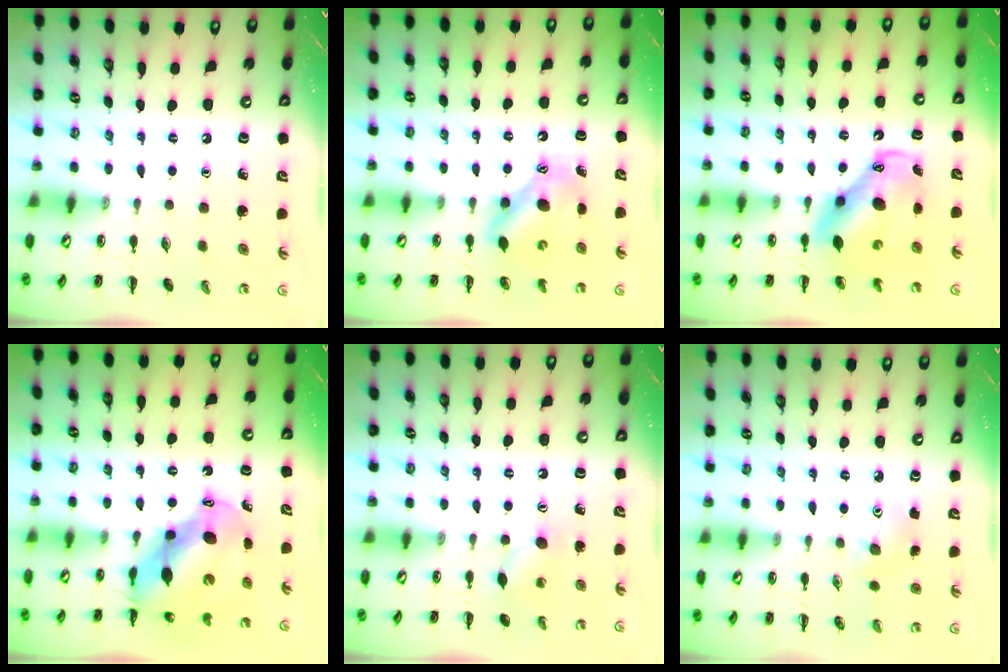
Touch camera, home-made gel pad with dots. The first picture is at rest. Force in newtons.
{"total": 7.4, "press": 7.3, "slide": 1.1}
{"total": 8.4, "press": 8.2, "slide": 2.1}
{"total": 10.2, "press": 9.9, "slide": 2.4}
{"total": 6.3, "press": 6.2, "slide": 1.4}
{"total": 5.1, "press": 4.9, "slide": 1.3}